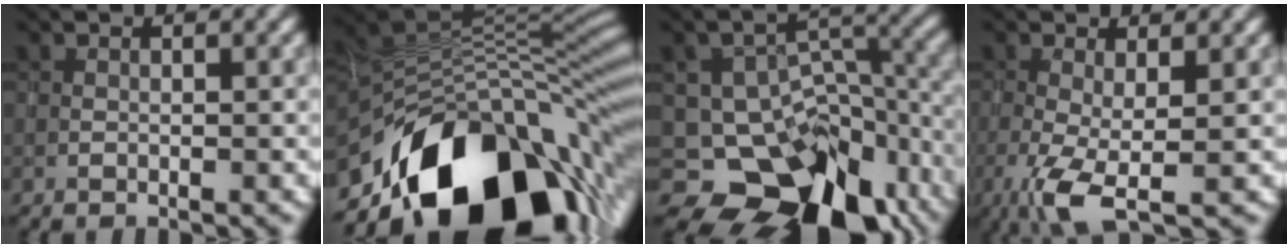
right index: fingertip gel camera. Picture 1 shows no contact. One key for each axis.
{"total": 17.4, "fx": -7.0, "fy": 9.7, "fz": 12.6, "tx": -0.208, "ty": -0.018, "tz": -0.108}
{"total": 11.8, "fx": -7.1, "fy": 7.7, "fz": 5.5, "tx": -0.074, "ty": 0.003, "tz": -0.102}
{"total": 4.3, "fx": -1.5, "fy": 1.0, "fz": 3.9, "tx": -0.087, "ty": -0.011, "tz": -0.030}